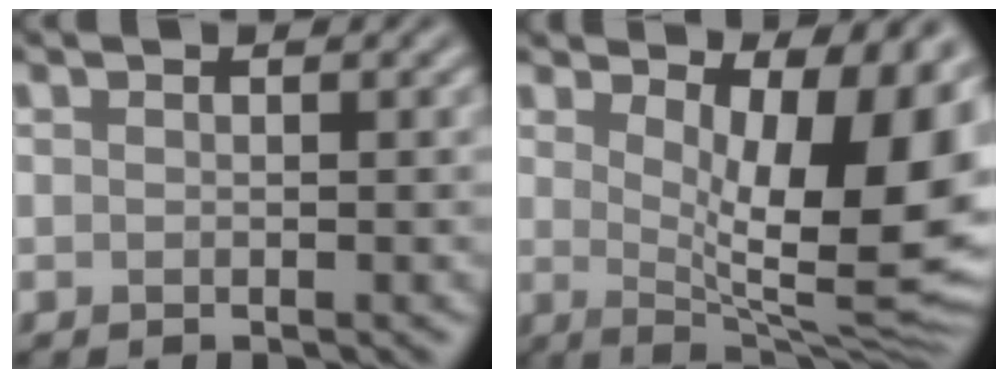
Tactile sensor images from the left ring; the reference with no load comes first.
{"total": 13.9, "force": [3.2, 4.8, 12.6], "torque": [-0.139, -0.005, 0.052]}